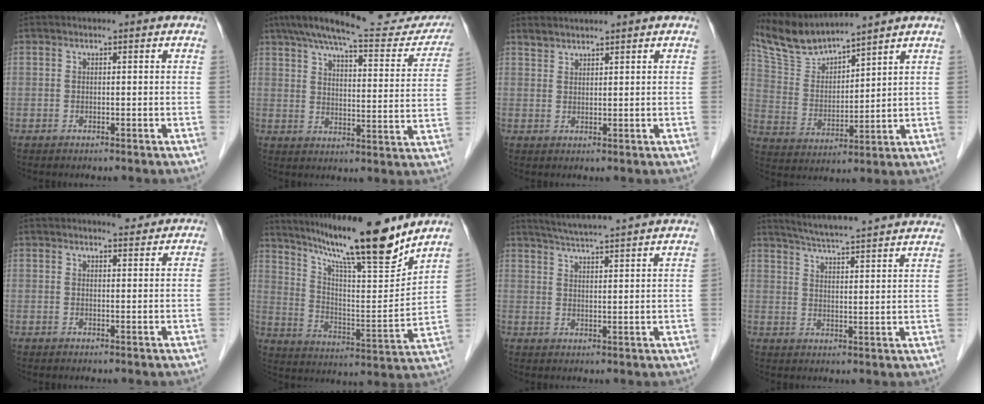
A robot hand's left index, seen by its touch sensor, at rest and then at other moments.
{"total": 24.4, "force": [21.4, 4.4, 10.8], "torque": [-0.163, -0.014, 0.272]}
{"total": 1.8, "force": [1.8, 0.1, 0.1], "torque": [-0.005, 0.010, 0.041]}
{"total": 9.8, "force": [9.5, -0.1, 2.4], "torque": [-0.071, 0.015, 0.203]}
{"total": 3.1, "force": [2.8, 0.8, 0.9], "torque": [-0.016, 0.002, 0.036]}
{"total": 19.6, "force": [16.3, 1.0, 10.8], "torque": [-0.174, -0.011, 0.262]}
{"total": 16.0, "force": [14.7, -0.4, 6.5], "torque": [-0.113, 0.005, 0.192]}
{"total": 24.9, "force": [23.1, 0.4, 9.1], "torque": [-0.143, -0.031, 0.289]}